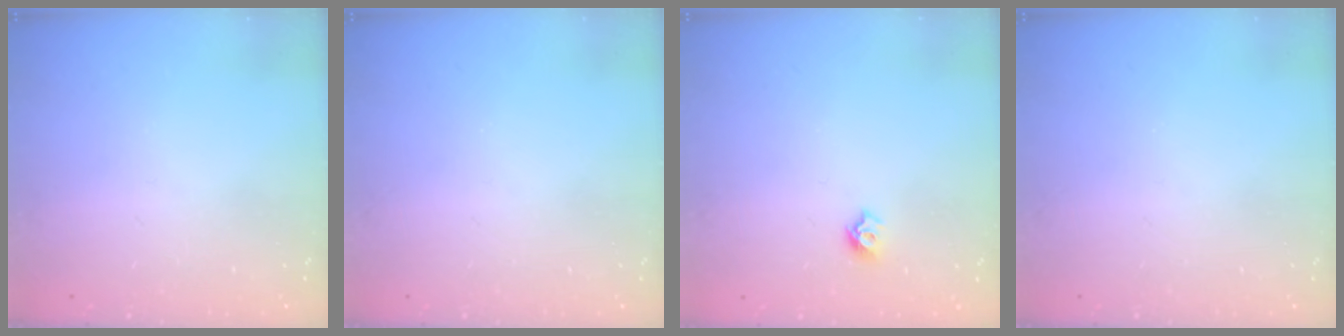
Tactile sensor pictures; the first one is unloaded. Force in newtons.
{"total": 0.0}
{"total": 4.9, "press": 4.8, "slide": 0.8}
{"total": 0.0}